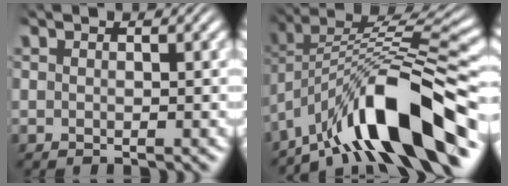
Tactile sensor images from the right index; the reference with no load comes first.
{"total": 9.5, "force": [-4.2, 3.3, 7.9], "torque": [-0.133, -0.008, -0.056]}